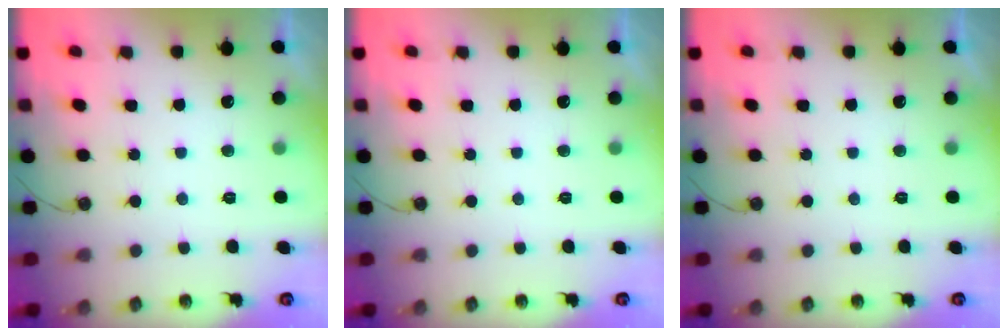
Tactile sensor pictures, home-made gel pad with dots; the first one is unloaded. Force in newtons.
{"total": 0.0}
{"total": 0.0}